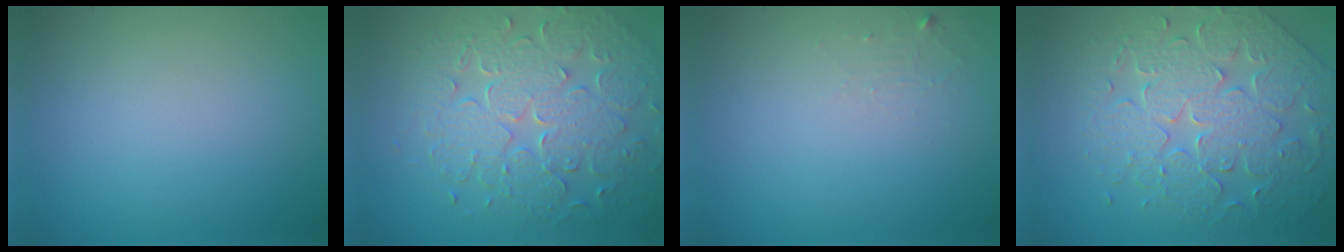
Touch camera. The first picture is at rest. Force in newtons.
{"total": 8.1, "press": 5.8, "slide": 5.7}
{"total": 1.0, "press": 1.0, "slide": 0.1}
{"total": 5.6, "press": 5.2, "slide": 2.2}